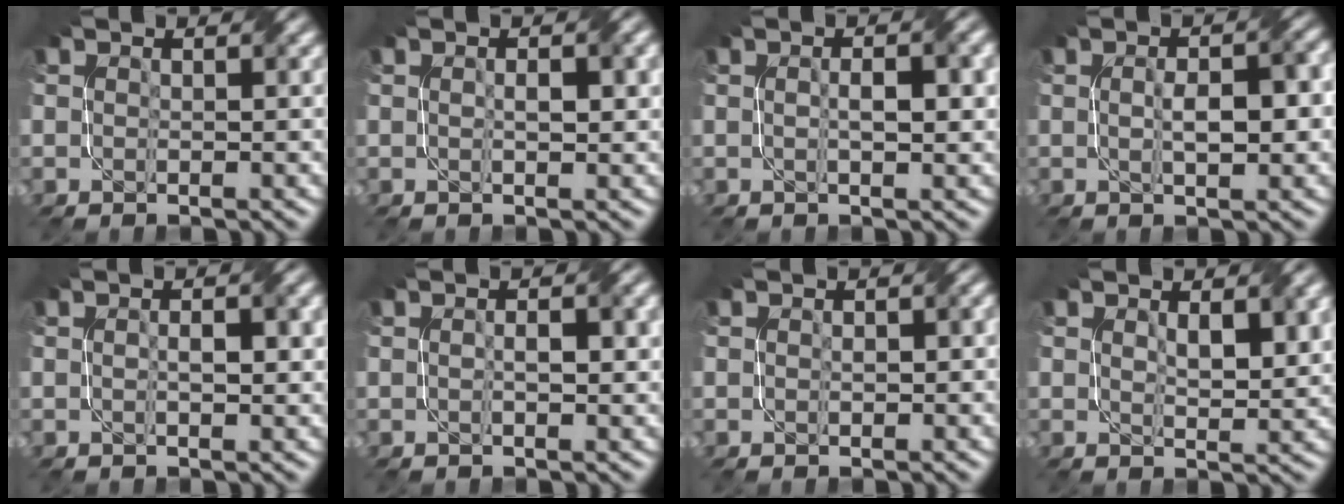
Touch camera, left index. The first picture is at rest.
{"total": 1.8, "force": [0.2, 0.5, 1.7], "torque": [-0.028, 0.003, 0.004]}
{"total": 2.9, "force": [0.2, 0.8, 2.8], "torque": [-0.042, 0.002, -0.001]}
{"total": 4.0, "force": [0.0, 1.2, 3.8], "torque": [-0.069, 0.004, 0.001]}
{"total": 1.9, "force": [0.0, 0.6, 1.8], "torque": [-0.031, 0.004, 0.001]}
{"total": 1.8, "force": [0.0, 0.5, 1.7], "torque": [-0.029, 0.004, -0.001]}
{"total": 0.7, "force": [-0.1, 0.3, 0.6], "torque": [-0.011, 0.002, 0.000]}
{"total": 3.0, "force": [1.0, 1.1, 2.6], "torque": [-0.045, -0.003, 0.023]}